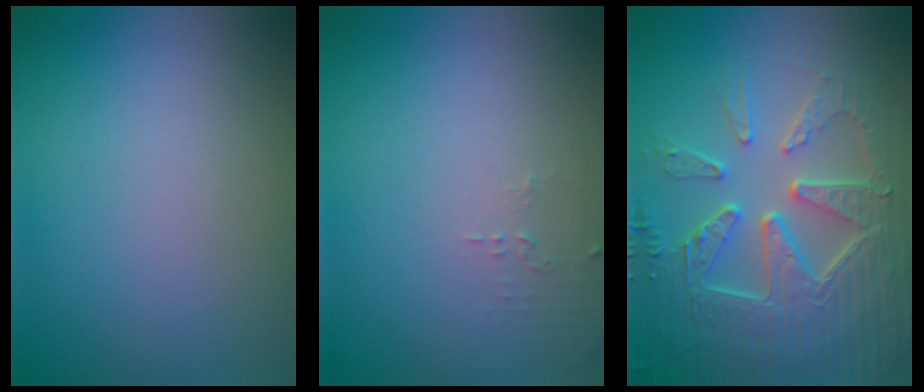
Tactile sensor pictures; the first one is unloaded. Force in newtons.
{"total": 0.9, "press": 0.9, "slide": 0.3}
{"total": 9.3, "press": 6.4, "slide": 6.7}